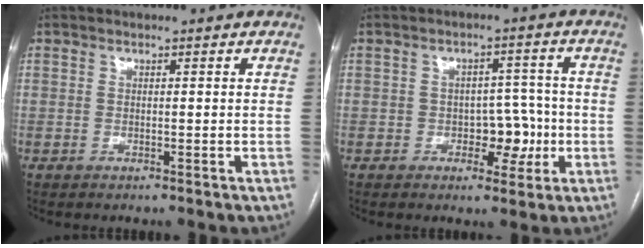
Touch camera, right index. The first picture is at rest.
{"total": 5.5, "force": [-1.5, 3.5, 4.0], "torque": [-0.047, 0.018, -0.018]}